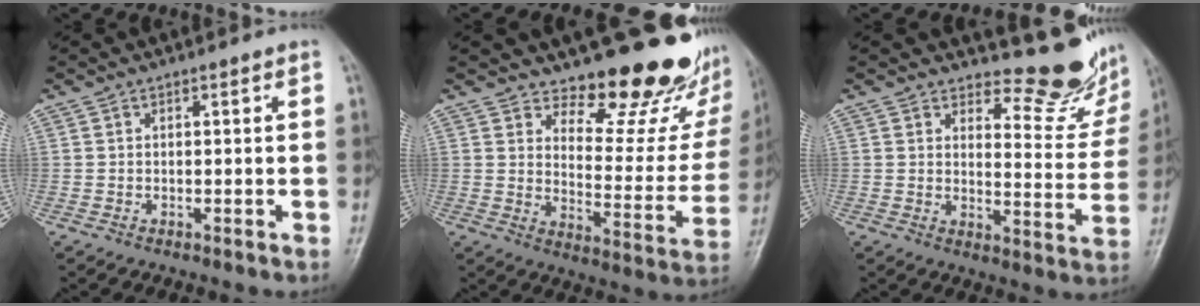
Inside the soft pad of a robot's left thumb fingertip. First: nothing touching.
{"total": 18.9, "force": [15.1, 7.2, 8.8], "torque": [-0.056, -0.133, 0.192]}
{"total": 11.6, "force": [10.7, 3.5, 2.9], "torque": [-0.005, -0.113, 0.124]}